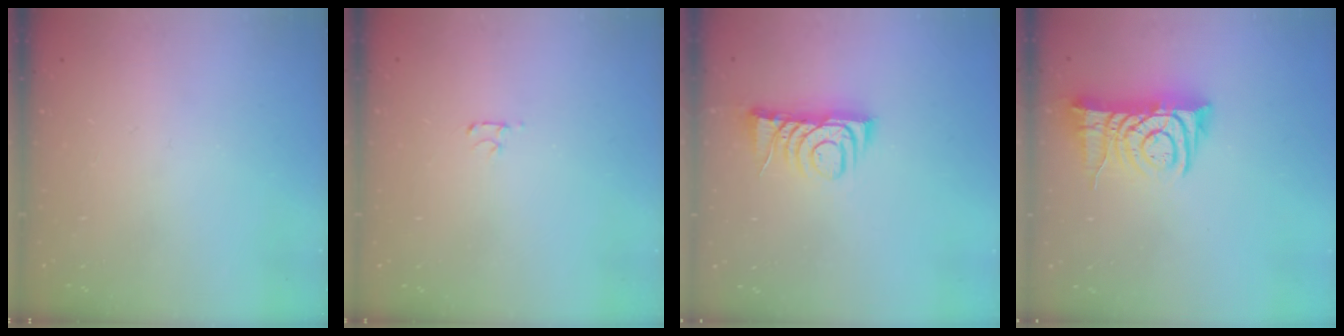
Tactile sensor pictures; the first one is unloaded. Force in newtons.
{"total": 2.5, "press": 2.4, "slide": 0.3}
{"total": 7.4, "press": 7.4, "slide": 0.1}
{"total": 10.7, "press": 10.6, "slide": 1.2}